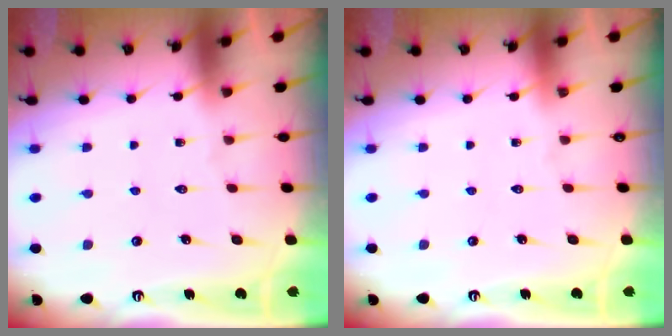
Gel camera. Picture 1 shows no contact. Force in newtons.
{"total": 0.0}